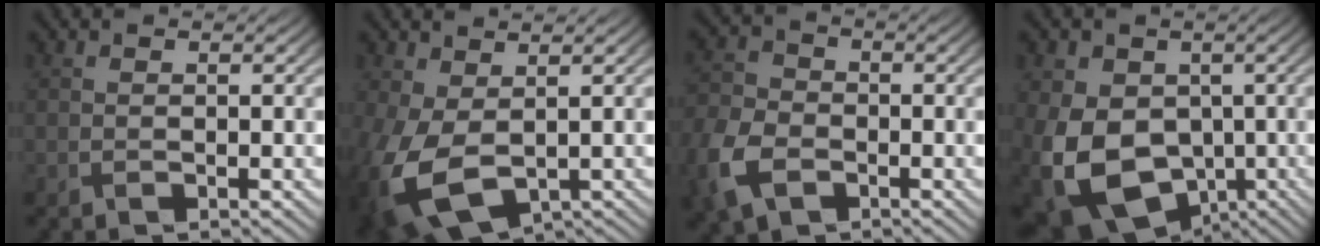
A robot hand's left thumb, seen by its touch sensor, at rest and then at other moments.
{"total": 9.8, "force": [-1.7, 6.1, 7.5], "torque": [-0.214, -0.032, -0.015]}
{"total": 8.7, "force": [-3.9, 5.9, 5.1], "torque": [-0.152, -0.019, -0.086]}
{"total": 15.1, "force": [-3.3, 11.3, 9.5], "torque": [-0.197, -0.030, -0.049]}